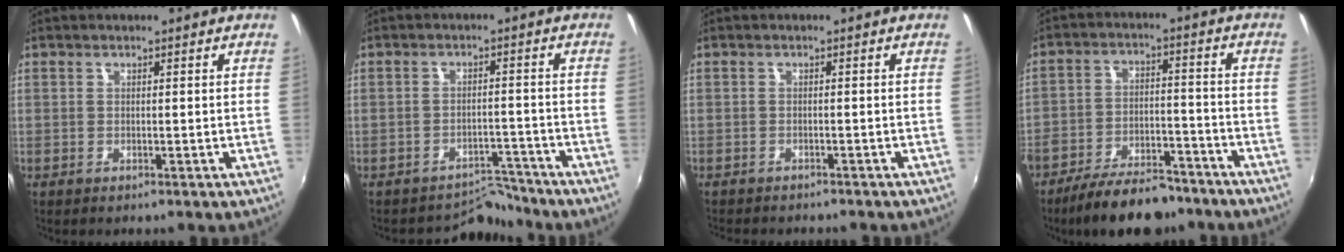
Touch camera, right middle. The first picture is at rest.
{"total": 4.7, "force": [-4.5, 0.9, -0.9], "torque": [0.019, 0.017, -0.066]}
{"total": 3.8, "force": [-3.5, 0.8, 1.2], "torque": [-0.031, -0.014, -0.053]}
{"total": 14.6, "force": [-11.6, 5.3, 7.1], "torque": [-0.139, -0.005, -0.177]}